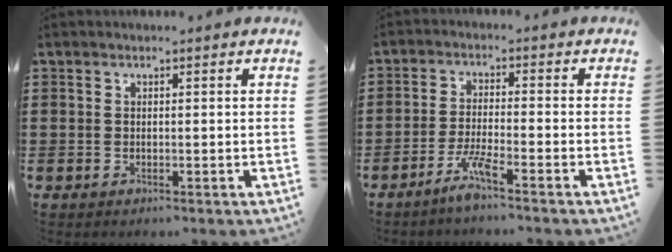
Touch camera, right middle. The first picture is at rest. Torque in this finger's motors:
{"motor_torque": [2.14, 0.00, 0.07, 0.06]}